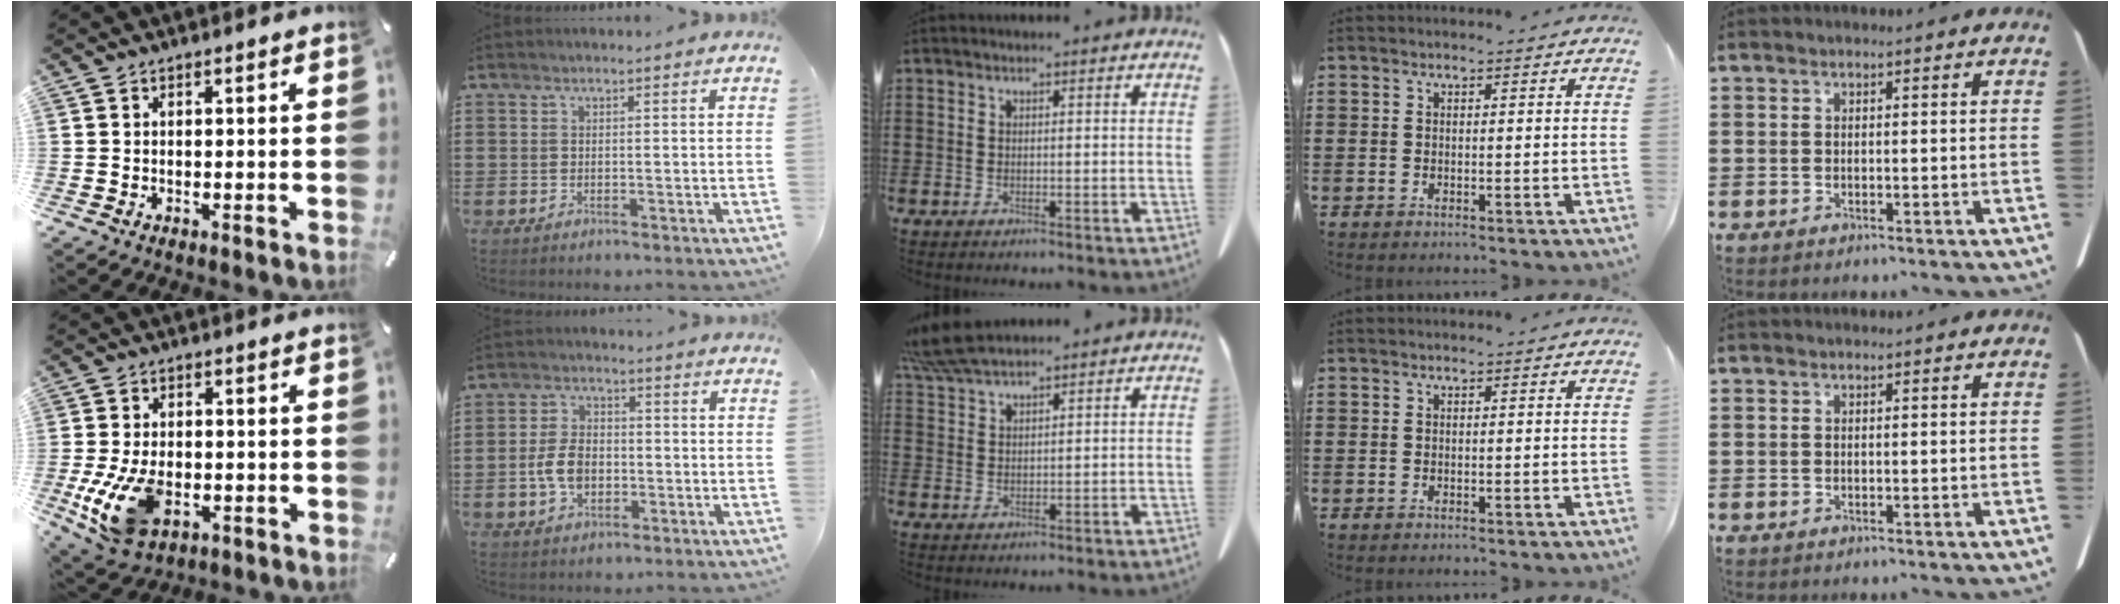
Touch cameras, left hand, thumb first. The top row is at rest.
{"thumb": {"total": 12.4, "force": [-3.3, 8.0, 9.0], "torque": [-0.189, -0.003, -0.055]}, "index": {"total": 5.8, "force": [-1.4, 3.8, 4.2], "torque": [-0.104, 0.001, -0.032]}, "middle": {"total": 6.1, "force": [5.2, 1.0, 2.9], "torque": [-0.071, -0.009, 0.101]}}